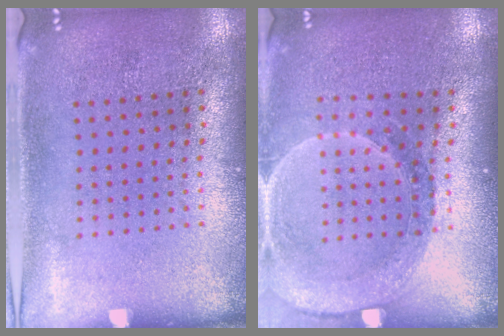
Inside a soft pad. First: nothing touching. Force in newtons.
{"total": 1.4, "press": 1.4, "slide": 0.1}